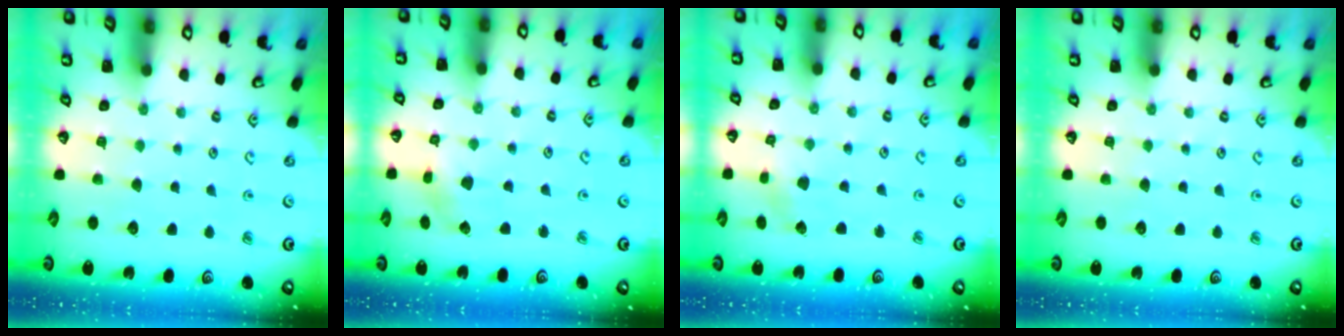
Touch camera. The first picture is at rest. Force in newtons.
{"total": 3.3, "press": 3.3, "slide": 0.4}
{"total": 2.8, "press": 2.8, "slide": 0.5}
{"total": 0.0}